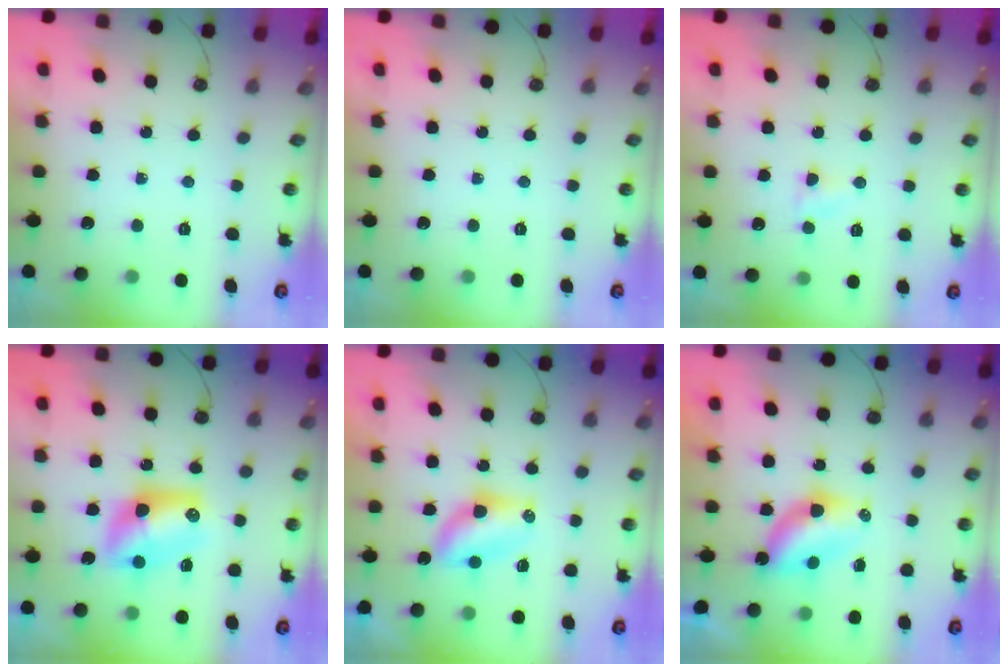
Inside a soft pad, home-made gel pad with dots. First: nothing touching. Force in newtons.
{"total": 0.0}
{"total": 3.0, "press": 3.0, "slide": 0.3}
{"total": 10.5, "press": 10.4, "slide": 1.5}
{"total": 6.5, "press": 6.4, "slide": 1.0}
{"total": 7.4, "press": 7.3, "slide": 0.8}